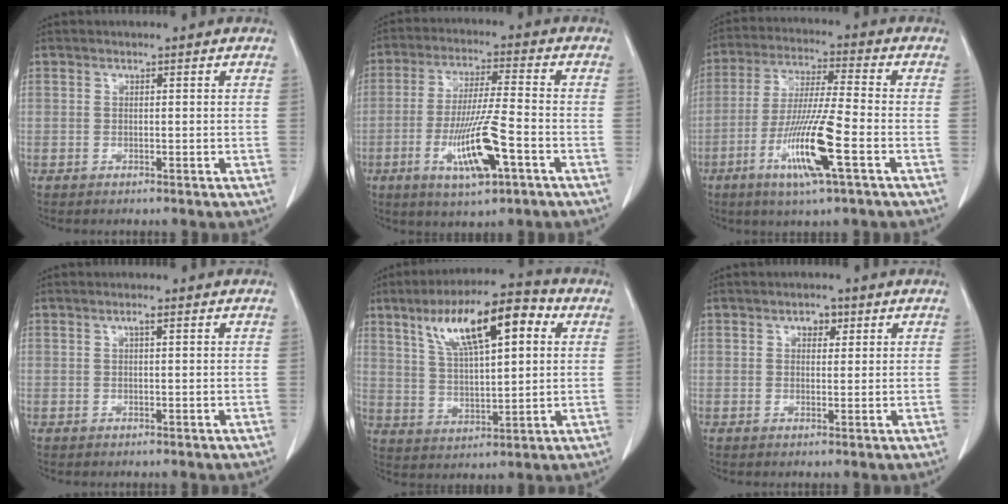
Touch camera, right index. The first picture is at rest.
{"total": 12.4, "force": [-4.6, 1.0, 11.4], "torque": [-0.224, -0.018, -0.080]}
{"total": 13.3, "force": [-5.1, 0.4, 12.3], "torque": [-0.244, -0.021, -0.096]}
{"total": 1.4, "force": [0.6, 0.4, 1.2], "torque": [-0.025, 0.004, 0.011]}
{"total": 15.9, "force": [6.4, 4.7, 13.7], "torque": [-0.237, 0.031, 0.110]}
{"total": 3.0, "force": [1.4, 1.9, 1.8], "torque": [-0.035, 0.009, 0.024]}